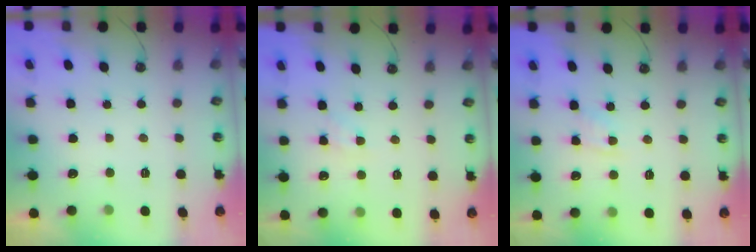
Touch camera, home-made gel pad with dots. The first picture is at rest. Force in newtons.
{"total": 2.8, "press": 2.8, "slide": 0.5}
{"total": 6.1, "press": 6.1, "slide": 0.8}